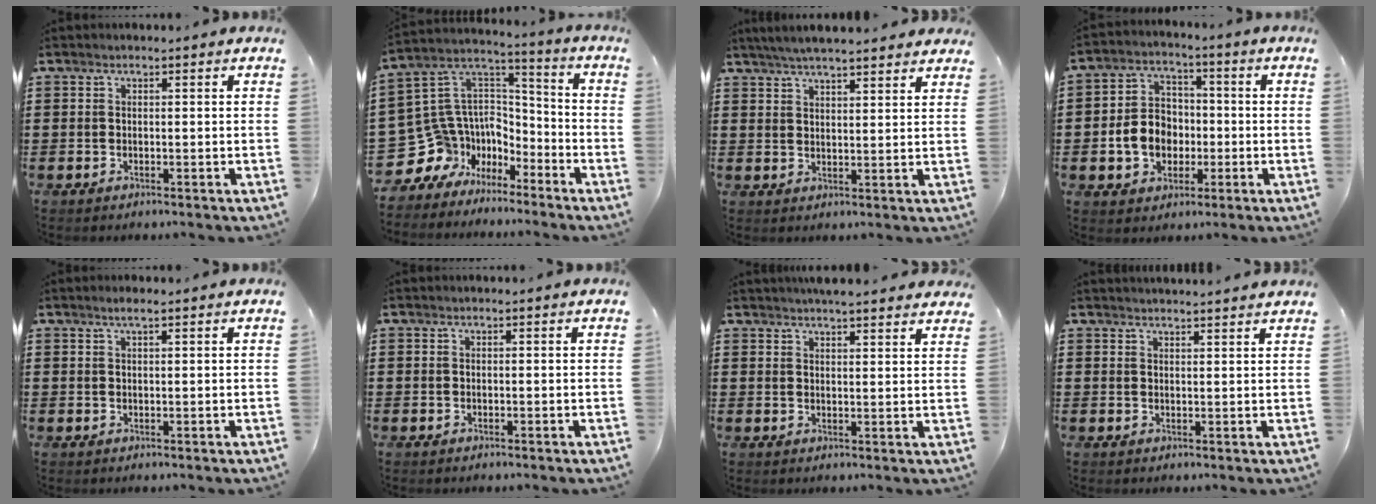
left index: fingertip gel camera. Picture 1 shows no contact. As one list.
[{"total": 9.3, "force": [-4.8, 7.9, 1.3], "torque": [-0.076, -0.023, -0.090]}, {"total": 4.6, "force": [4.3, 0.0, 1.5], "torque": [-0.041, -0.010, 0.078]}, {"total": 7.6, "force": [-1.6, 6.3, 4.0], "torque": [-0.089, 0.013, -0.032]}, {"total": 1.5, "force": [0.9, 0.2, 1.2], "torque": [-0.023, 0.002, 0.015]}, {"total": 0.0}, {"total": 3.6, "force": [3.5, 0.0, 0.8], "torque": [-0.025, -0.008, 0.065]}, {"total": 1.8, "force": [1.8, -0.3, 0.0], "torque": [-0.006, -0.003, 0.036]}]